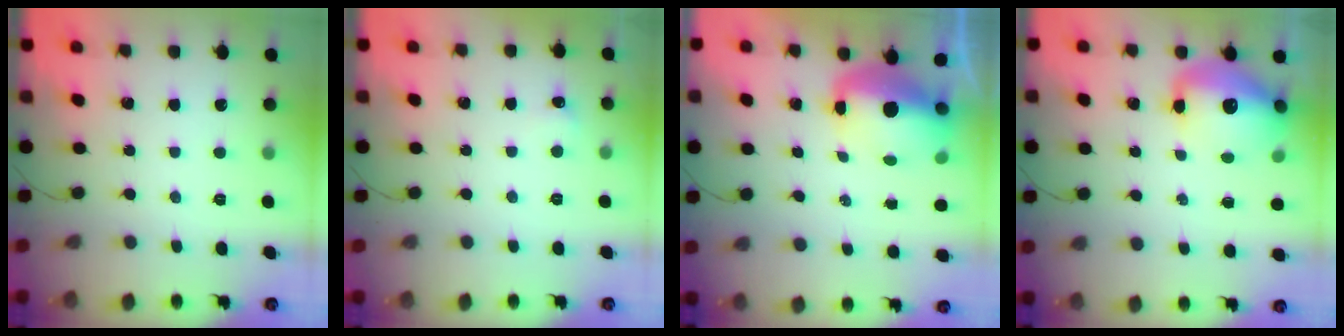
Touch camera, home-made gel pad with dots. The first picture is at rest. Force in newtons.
{"total": 4.0, "press": 3.9, "slide": 1.2}
{"total": 10.4, "press": 10.1, "slide": 2.4}
{"total": 14.3, "press": 13.8, "slide": 3.8}